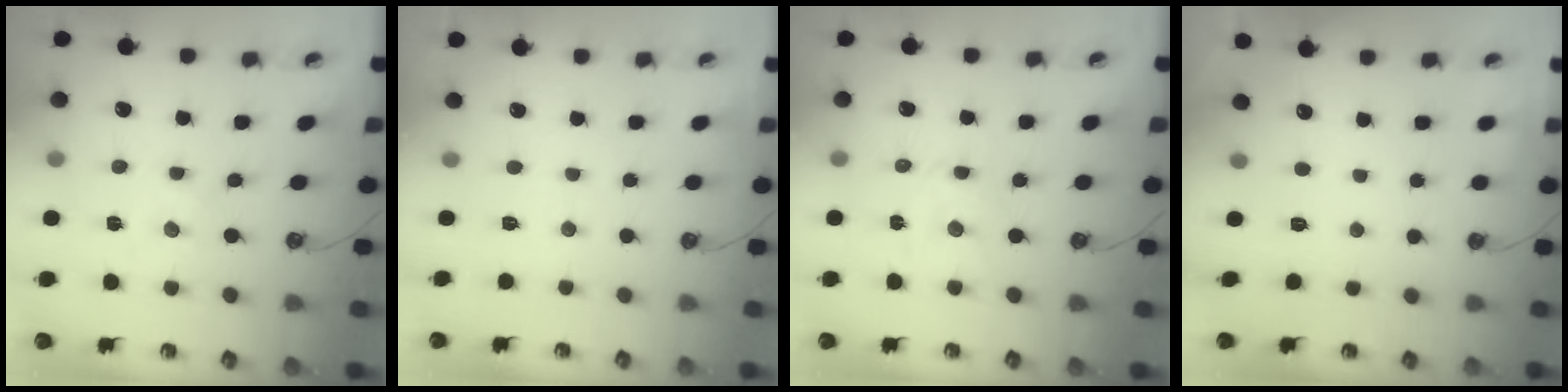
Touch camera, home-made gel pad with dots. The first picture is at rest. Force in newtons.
{"total": 2.7, "press": 2.7, "slide": 0.4}
{"total": 3.0, "press": 3.0, "slide": 0.3}
{"total": 0.0}